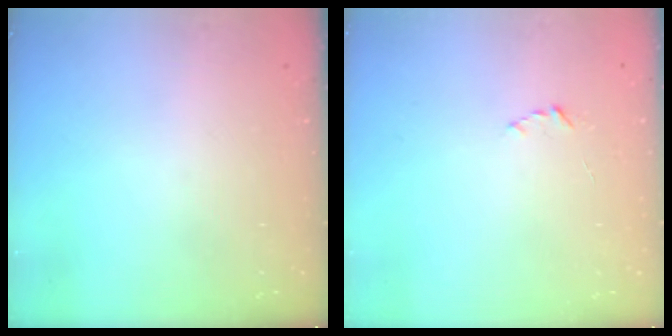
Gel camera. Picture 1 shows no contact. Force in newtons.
{"total": 1.9, "press": 1.9, "slide": 0.2}